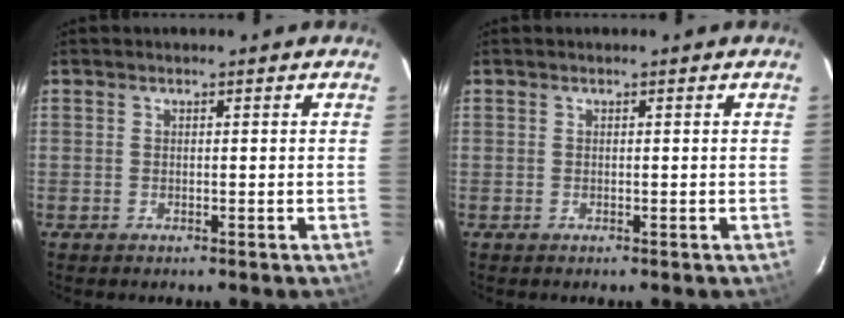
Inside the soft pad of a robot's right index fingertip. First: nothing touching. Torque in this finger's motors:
{"motor_torque": [0.26, 0.16, -0.02, 0.01]}